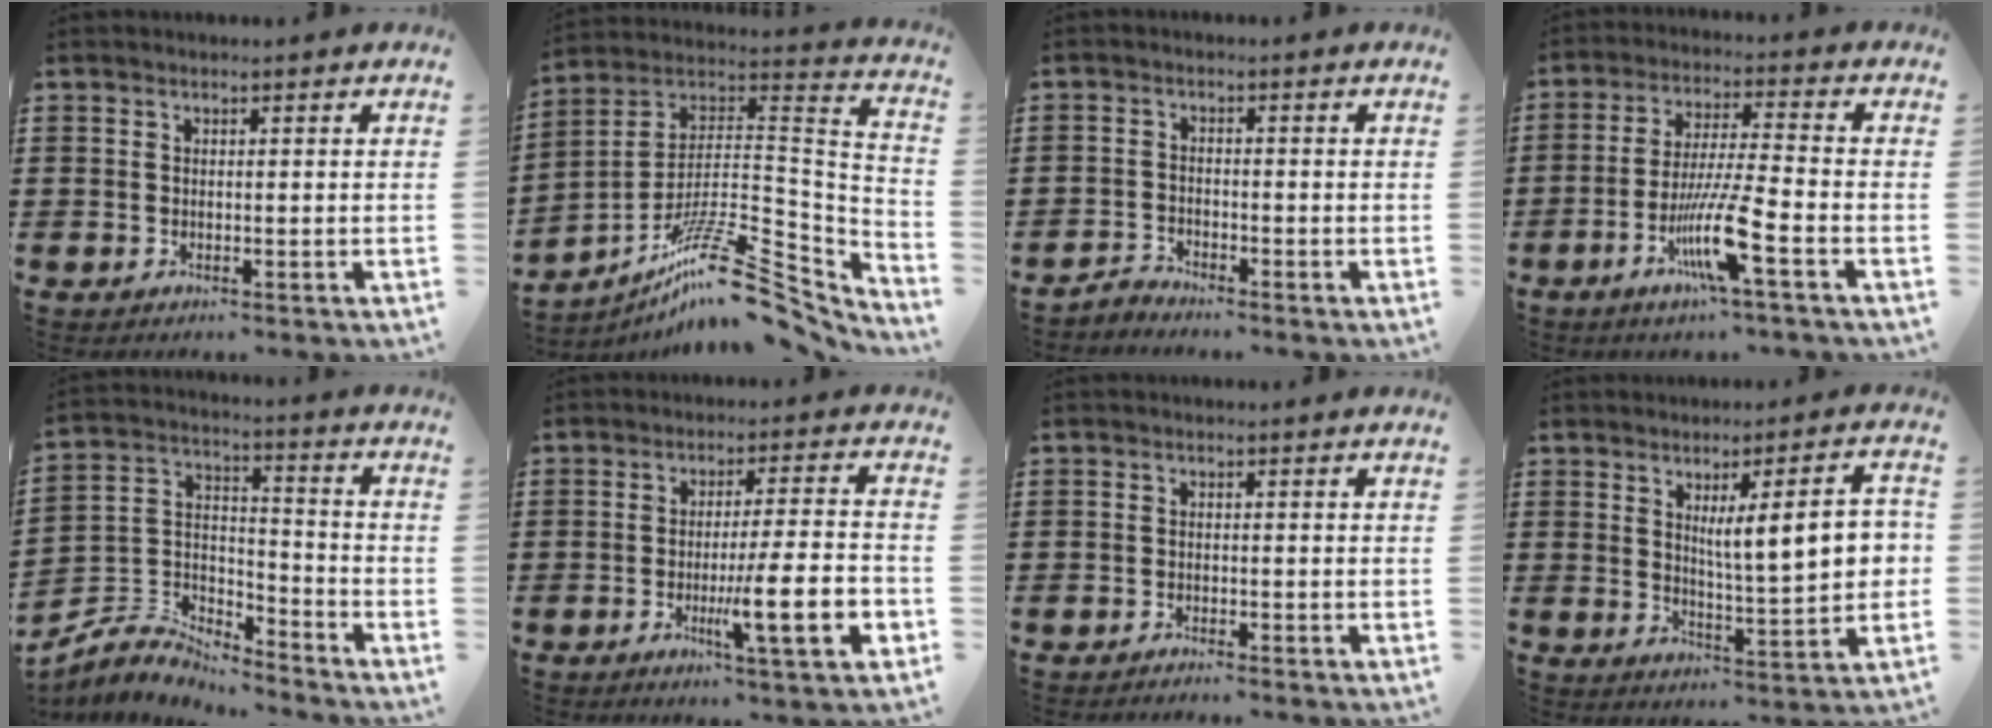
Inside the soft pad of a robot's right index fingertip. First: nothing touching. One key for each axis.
{"total": 17.0, "fx": -12.0, "fy": 4.0, "fz": 11.2, "tx": -0.176, "ty": 0.028, "tz": -0.214}
{"total": 1.9, "fx": -1.9, "fy": 0.2, "fz": 0.1, "tx": -0.008, "ty": 0.005, "tz": -0.040}
{"total": 10.1, "fx": -4.7, "fy": 0.5, "fz": 8.9, "tx": -0.185, "ty": -0.016, "tz": -0.094}
{"total": 5.7, "fx": -5.4, "fy": 1.6, "fz": 0.9, "tx": -0.034, "ty": -0.001, "tz": -0.113}
{"total": 11.4, "fx": -3.6, "fy": 1.2, "fz": 10.8, "tx": -0.172, "ty": -0.009, "tz": -0.063}
{"total": 0.9, "fx": -0.9, "fy": -0.1, "fz": 0.1, "tx": -0.005, "ty": -0.001, "tz": -0.018}
{"total": 9.2, "fx": 2.0, "fy": 1.9, "fz": 8.8, "tx": -0.140, "ty": -0.001, "tz": 0.024}